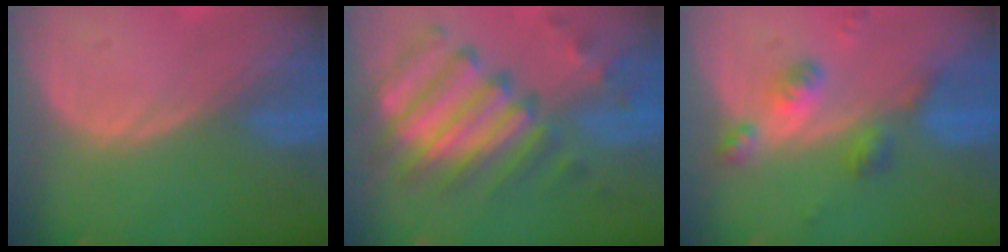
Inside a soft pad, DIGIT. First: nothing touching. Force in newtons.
{"total": 11.3, "press": 10.6, "slide": 3.9}
{"total": 6.0, "press": 5.3, "slide": 2.9}